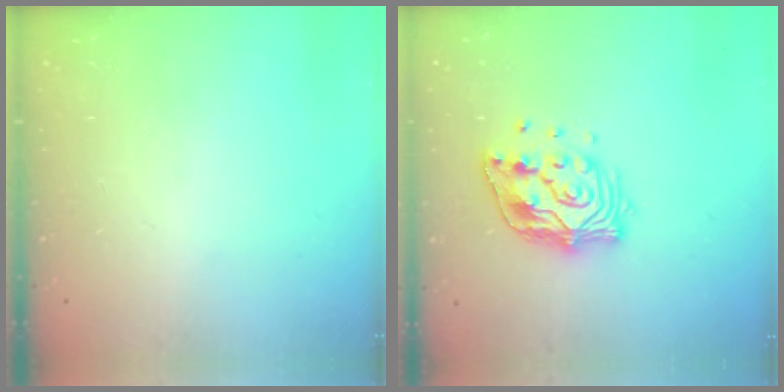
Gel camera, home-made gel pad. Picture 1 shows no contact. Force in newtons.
{"total": 13.7, "press": 13.7, "slide": 1.2}